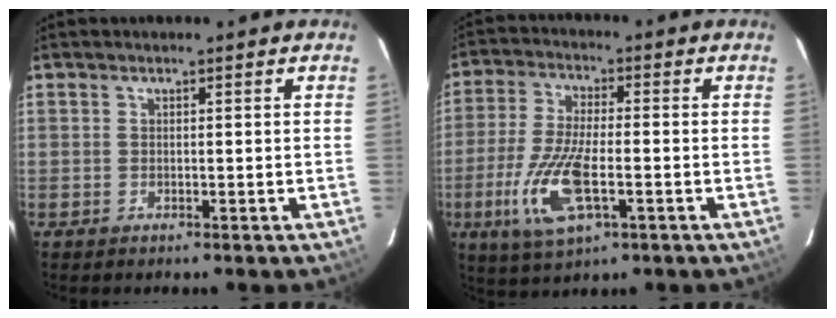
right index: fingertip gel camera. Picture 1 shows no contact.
{"total": 12.7, "force": [-4.2, 4.4, 11.1], "torque": [-0.243, -0.015, -0.080]}